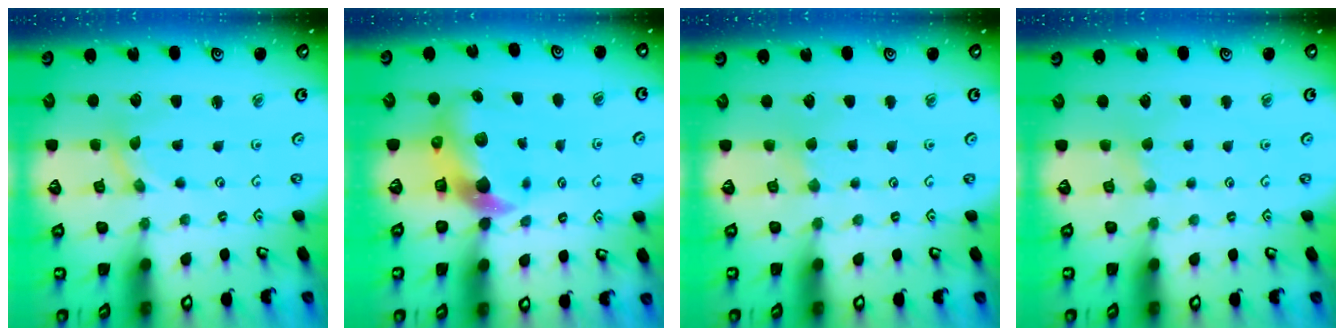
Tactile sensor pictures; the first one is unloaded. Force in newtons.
{"total": 8.2, "press": 8.1, "slide": 1.2}
{"total": 1.7, "press": 1.6, "slide": 0.3}
{"total": 1.7, "press": 1.6, "slide": 0.3}